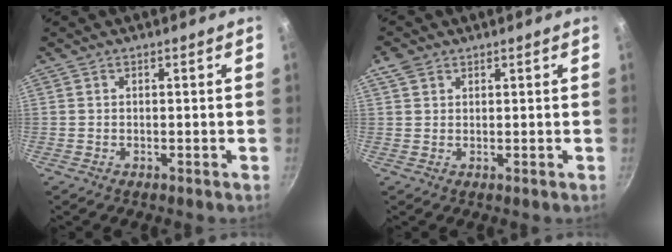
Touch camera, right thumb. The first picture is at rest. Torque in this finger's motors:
{"motor_torque": [0.34, 1.13, 0.22, -0.16, 0.28]}